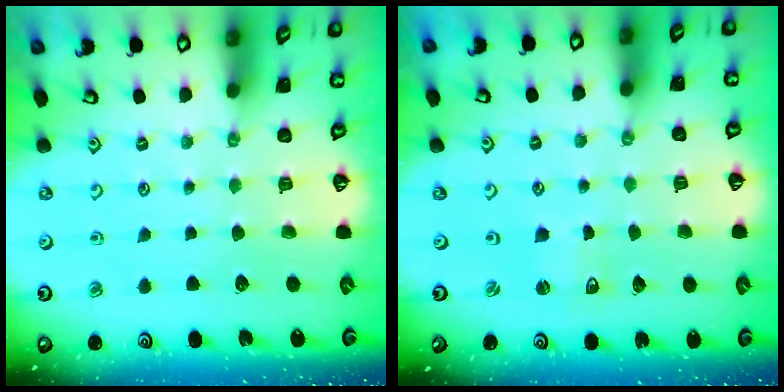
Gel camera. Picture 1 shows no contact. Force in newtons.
{"total": 2.7, "press": 2.7, "slide": 0.3}